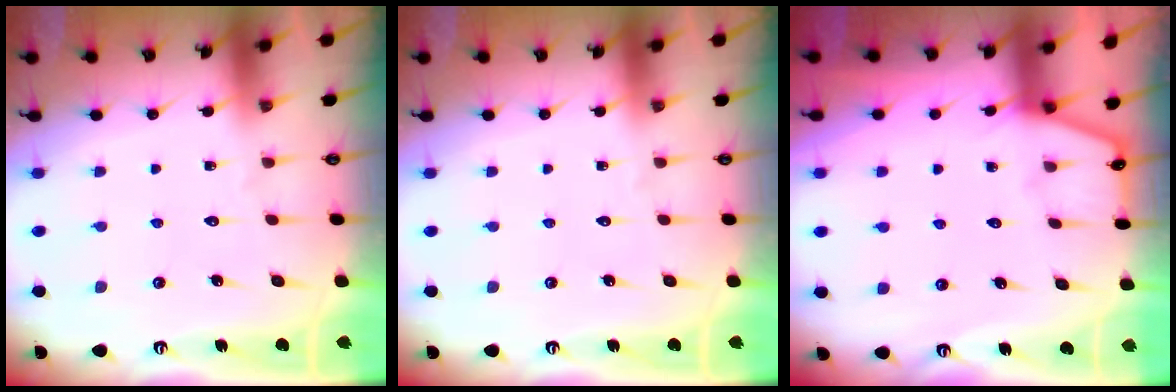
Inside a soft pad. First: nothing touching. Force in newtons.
{"total": 0.0}
{"total": 2.5, "press": 2.4, "slide": 0.3}